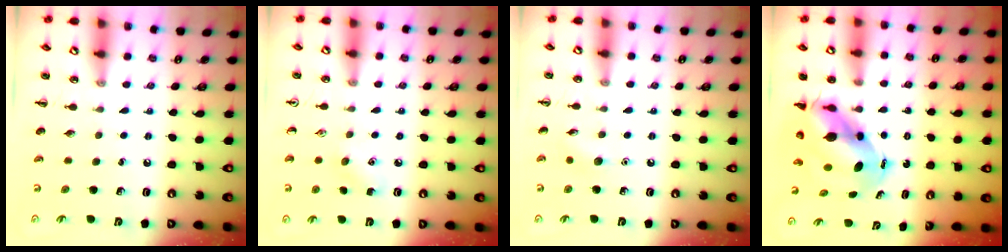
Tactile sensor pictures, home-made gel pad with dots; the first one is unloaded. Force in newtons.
{"total": 5.0, "press": 4.9, "slide": 1.2}
{"total": 5.4, "press": 5.2, "slide": 1.5}
{"total": 7.2, "press": 7.0, "slide": 1.7}